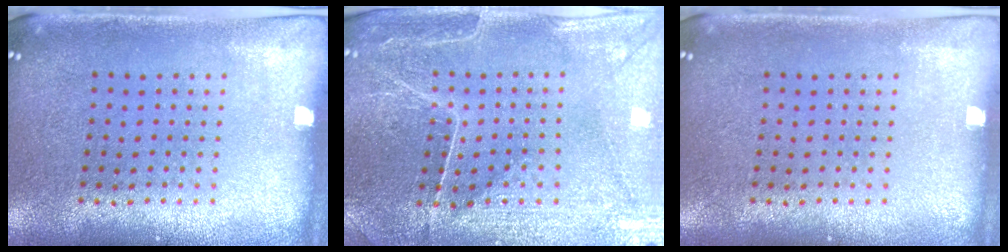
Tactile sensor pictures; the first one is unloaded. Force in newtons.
{"total": 1.3, "press": 1.3, "slide": 0.3}
{"total": 0.0}